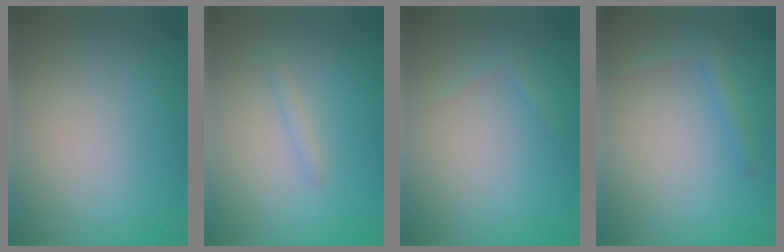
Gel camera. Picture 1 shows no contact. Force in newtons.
{"total": 0.9, "press": 0.9, "slide": 0.1}
{"total": 0.7, "press": 0.7, "slide": 0.1}
{"total": 1.4, "press": 1.4, "slide": 0.1}